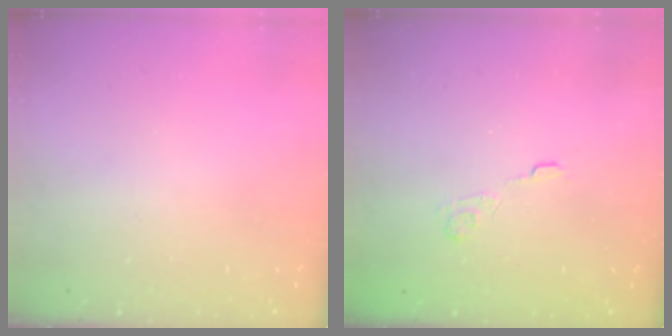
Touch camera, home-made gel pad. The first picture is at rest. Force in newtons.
{"total": 2.9, "press": 2.4, "slide": 1.5}